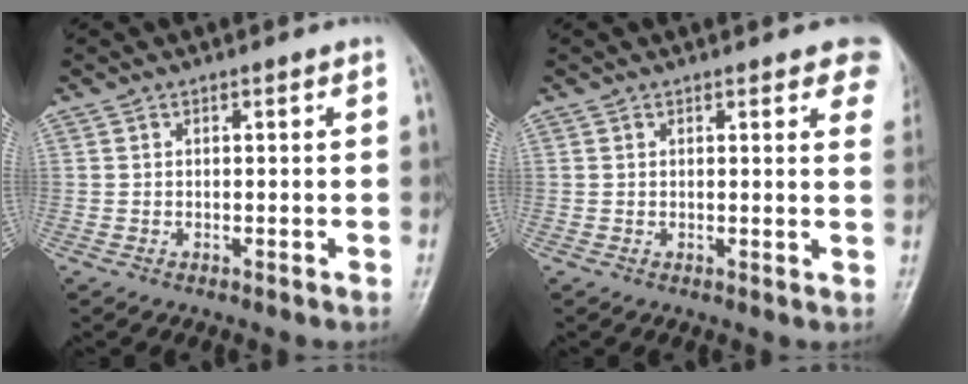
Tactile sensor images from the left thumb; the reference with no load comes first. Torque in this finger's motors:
{"motor_torque": [3.43, 1.58, 0.78, -0.59, 0.00]}